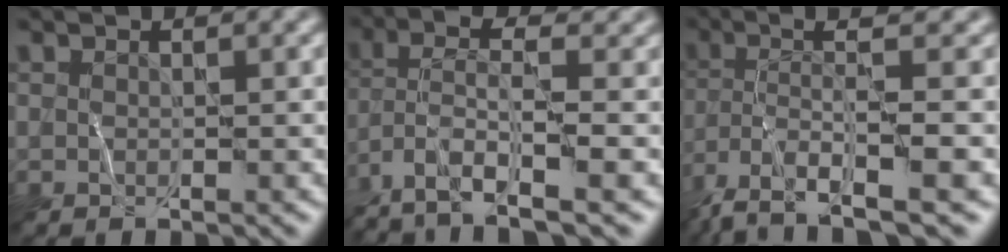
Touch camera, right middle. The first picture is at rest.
{"total": 8.4, "force": [-4.2, 2.3, 7.0], "torque": [-0.139, 0.005, -0.084]}
{"total": 7.5, "force": [-3.5, 1.3, 6.5], "torque": [-0.123, 0.003, -0.069]}